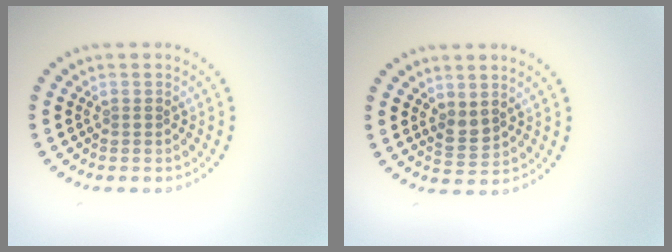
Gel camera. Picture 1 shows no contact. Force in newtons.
{"total": 1.7, "press": 1.6, "slide": 0.7}